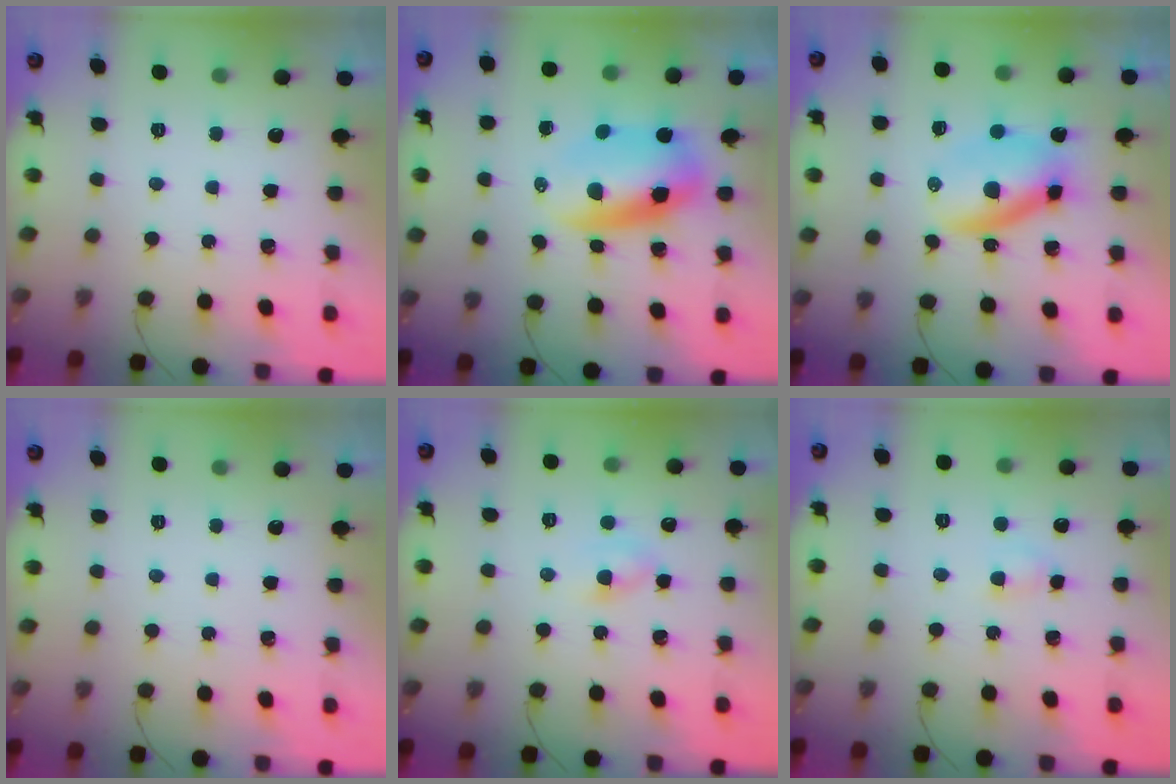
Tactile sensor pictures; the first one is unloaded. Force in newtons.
{"total": 8.6, "press": 8.3, "slide": 2.1}
{"total": 8.0, "press": 7.7, "slide": 2.4}
{"total": 0.0}
{"total": 2.2, "press": 2.1, "slide": 0.9}
{"total": 2.6, "press": 2.3, "slide": 1.1}